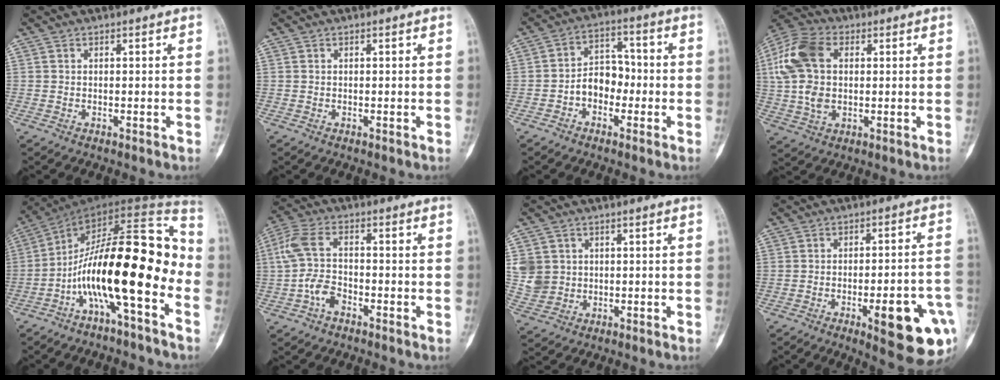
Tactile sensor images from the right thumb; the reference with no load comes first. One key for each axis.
{"total": 0.0}
{"total": 7.3, "fx": -2.1, "fy": 5.5, "fz": 4.3, "tx": -0.035, "ty": 0.037, "tz": -0.048}
{"total": 15.0, "fx": 2.8, "fy": 9.8, "fz": 11.1, "tx": -0.225, "ty": 0.015, "tz": 0.047}
{"total": 20.8, "fx": -6.8, "fy": 5.8, "fz": 18.8, "tx": -0.308, "ty": 0.100, "tz": -0.110}
{"total": 7.7, "fx": -2.4, "fy": 4.8, "fz": 5.6, "tx": -0.118, "ty": 0.028, "tz": -0.053}
{"total": 5.9, "fx": 0.9, "fy": 5.6, "fz": 1.8, "tx": -0.013, "ty": 0.002, "tz": 0.024}
{"total": 16.4, "fx": -6.0, "fy": 4.4, "fz": 14.6, "tx": -0.143, "ty": 0.025, "tz": -0.067}